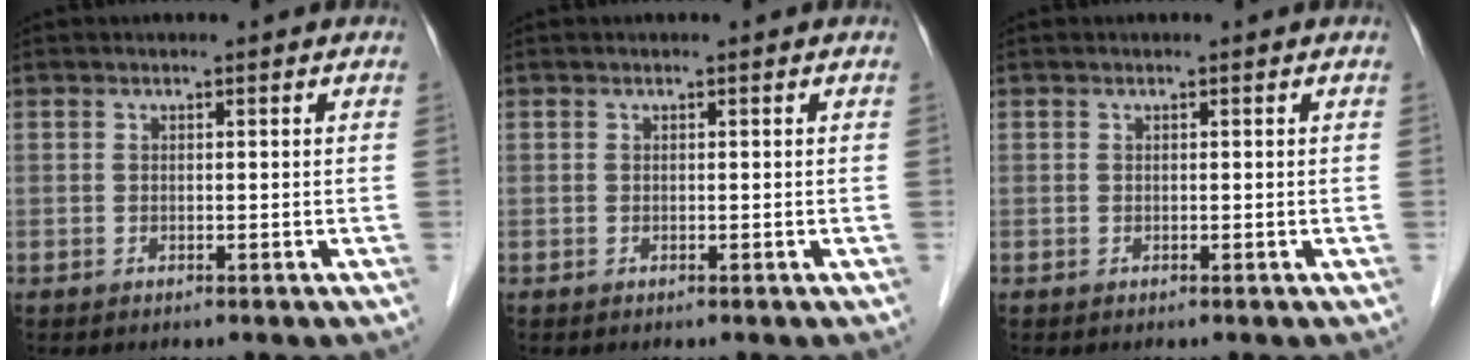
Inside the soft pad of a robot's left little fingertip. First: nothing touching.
{"total": 0.0}
{"total": 0.0}